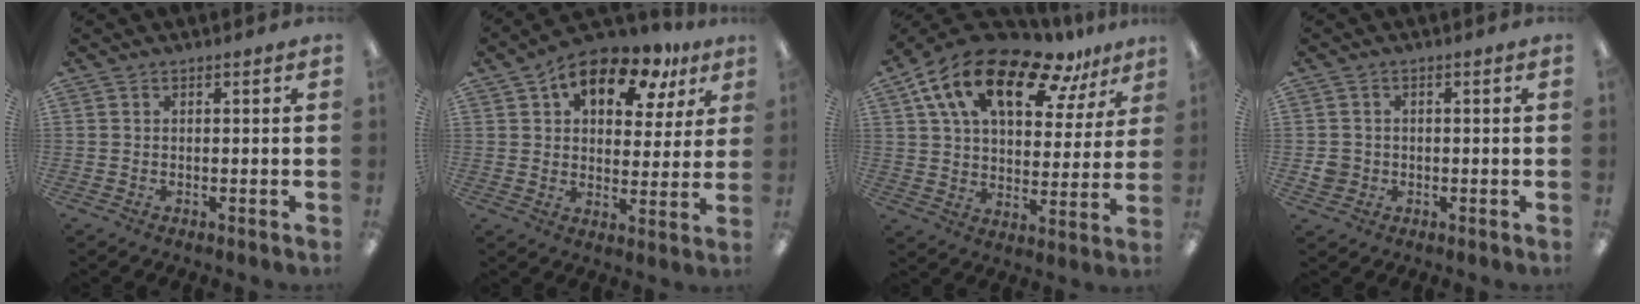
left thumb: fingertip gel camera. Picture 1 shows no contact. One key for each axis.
{"total": 13.4, "fx": 8.3, "fy": 6.9, "fz": 7.9, "tx": -0.115, "ty": -0.037, "tz": 0.142}
{"total": 20.7, "fx": 13.3, "fy": 9.3, "fz": 12.8, "tx": -0.226, "ty": -0.069, "tz": 0.229}
{"total": 3.3, "fx": -0.6, "fy": 3.1, "fz": 0.8, "tx": -0.008, "ty": 0.002, "tz": -0.013}